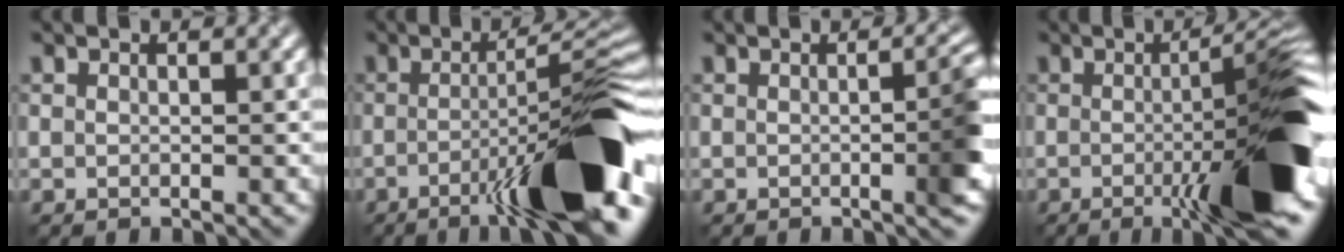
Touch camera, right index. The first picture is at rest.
{"total": 12.3, "force": [-4.8, 1.7, 11.2], "torque": [-0.157, 0.013, -0.077]}
{"total": 4.2, "force": [-0.2, 1.0, 4.1], "torque": [-0.046, 0.009, -0.003]}
{"total": 11.6, "force": [-2.4, 1.9, 11.2], "torque": [-0.143, -0.002, -0.038]}